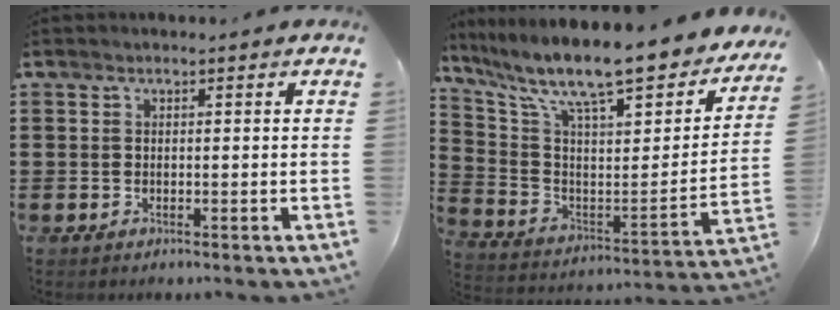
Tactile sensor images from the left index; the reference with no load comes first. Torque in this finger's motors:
{"motor_torque": [2.14, 0.00, 1.06, 0.21]}